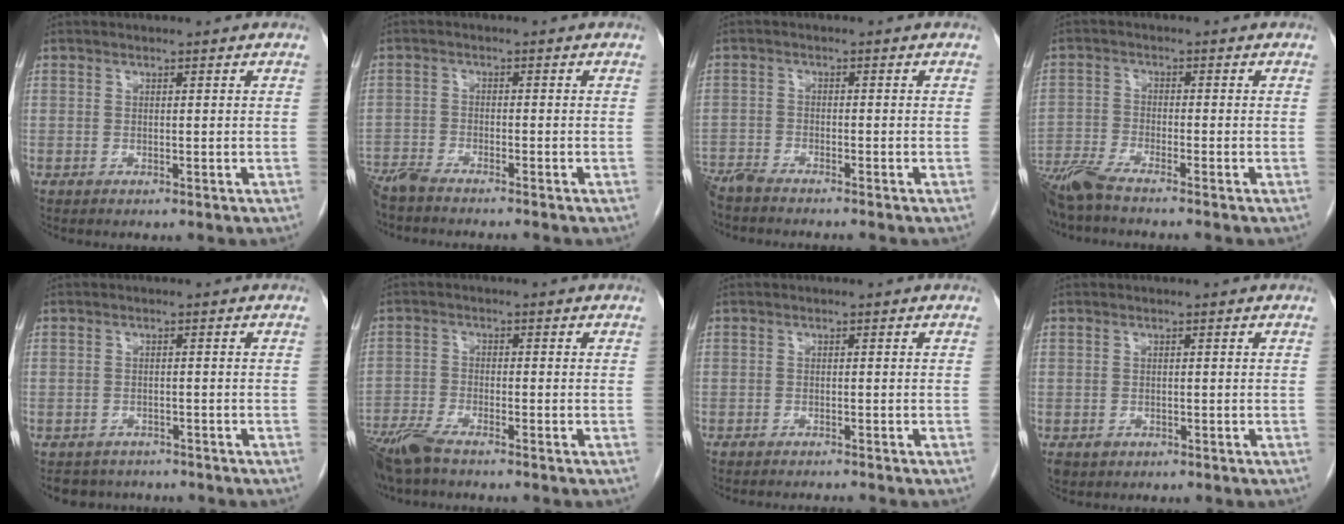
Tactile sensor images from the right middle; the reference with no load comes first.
{"total": 6.8, "force": [-6.2, 0.3, 2.8], "torque": [-0.036, -0.016, -0.106]}
{"total": 6.3, "force": [-5.8, 0.2, 2.4], "torque": [-0.029, -0.015, -0.099]}
{"total": 7.2, "force": [-6.2, -0.2, 3.6], "torque": [-0.067, -0.024, -0.118]}
{"total": 4.3, "force": [-3.9, 2.0, 0.0], "torque": [0.003, 0.003, -0.055]}
{"total": 7.1, "force": [-5.8, 1.1, 3.9], "torque": [-0.082, -0.019, -0.112]}
{"total": 3.1, "force": [-3.0, -0.3, 0.8], "torque": [-0.007, -0.007, -0.043]}
{"total": 1.8, "force": [-1.1, 1.4, 0.6], "torque": [-0.016, -0.001, -0.014]}